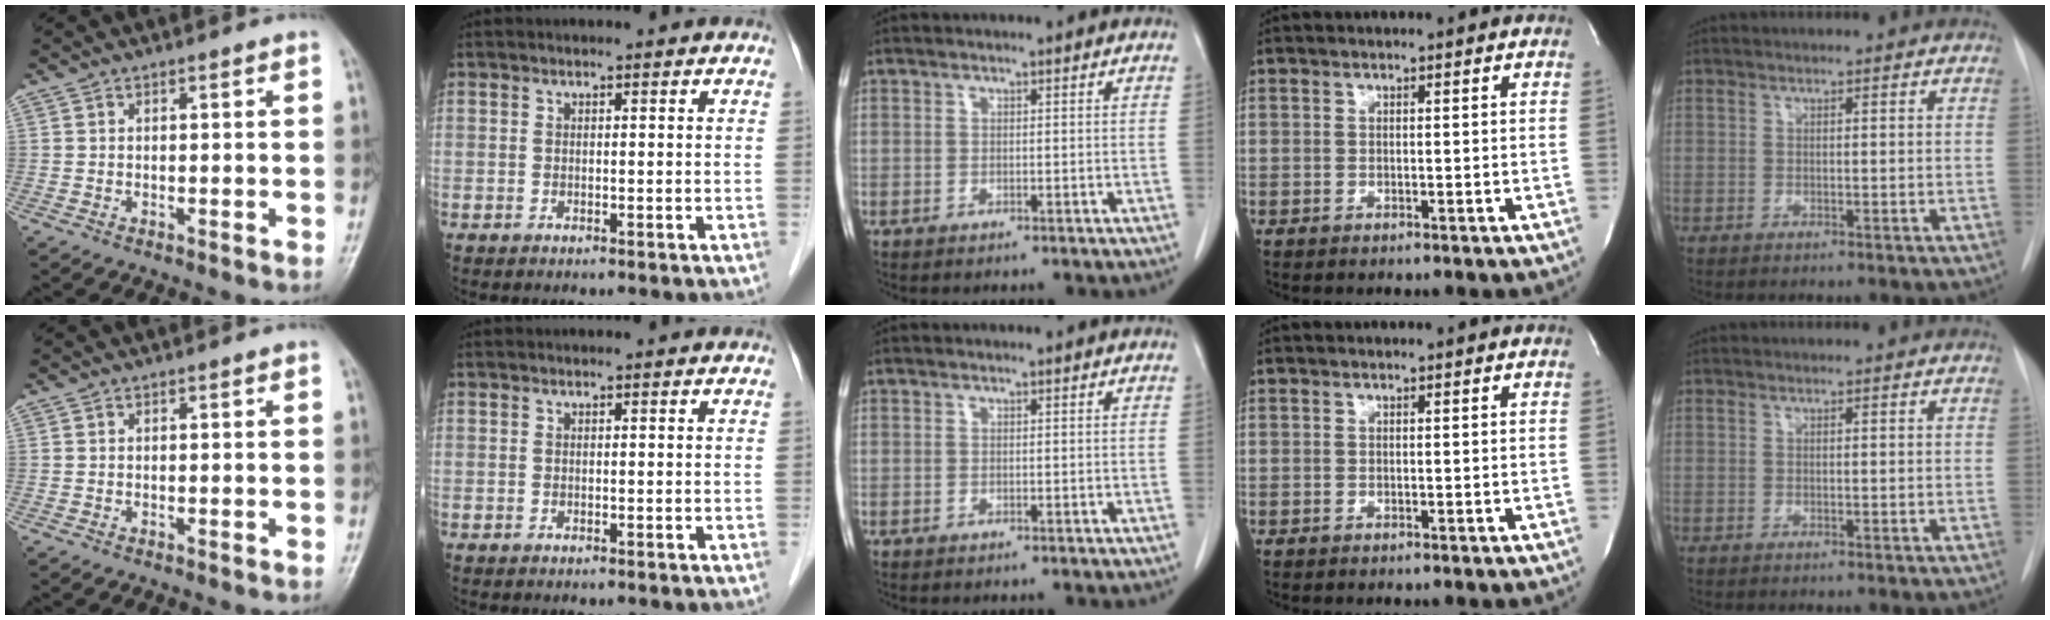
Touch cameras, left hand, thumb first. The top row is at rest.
{}